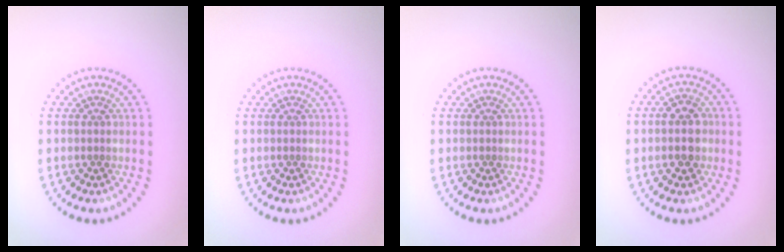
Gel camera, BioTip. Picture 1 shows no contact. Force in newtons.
{"total": 0.0}
{"total": 0.0}
{"total": 2.8, "press": 2.8, "slide": 0.4}